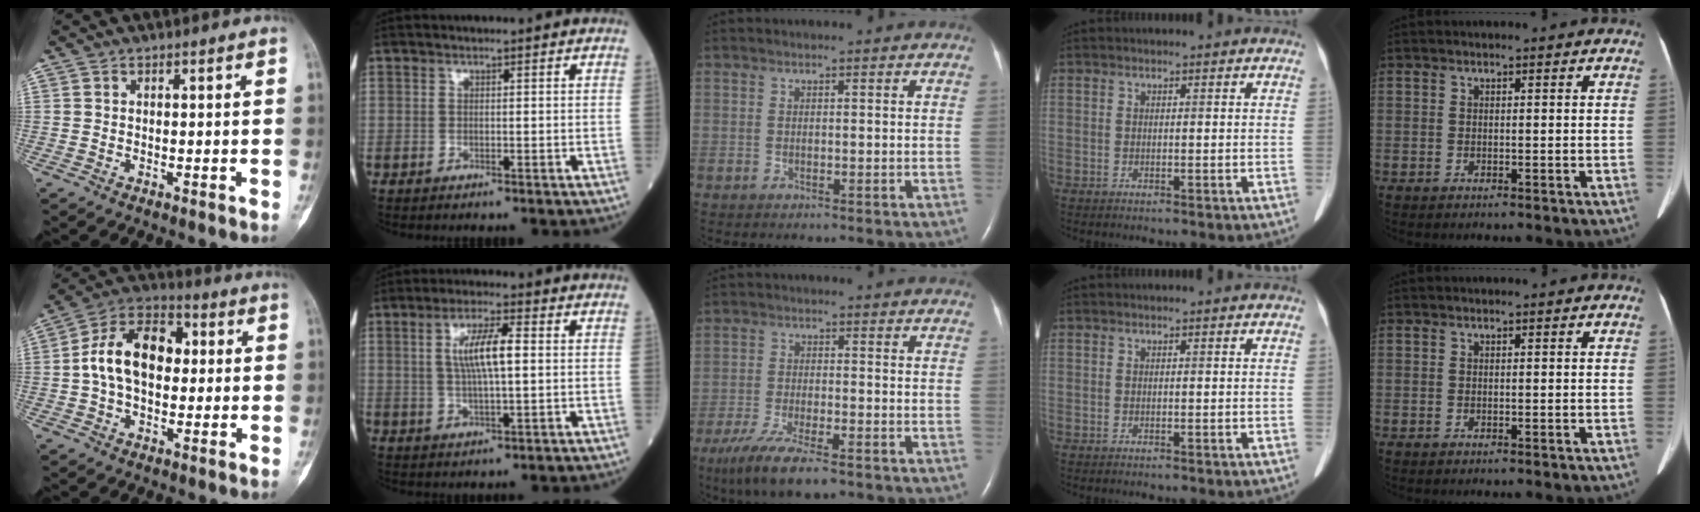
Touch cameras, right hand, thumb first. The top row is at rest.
{"thumb": {"total": 14.0, "force": [0.9, 9.1, 10.6], "torque": [-0.166, 0.033, 0.004]}, "index": {"total": 7.3, "force": [1.1, 1.2, 7.1], "torque": [-0.136, 0.009, 0.022]}, "middle": {"total": 9.8, "force": [-6.8, 2.0, 6.8], "torque": [-0.127, -0.023, -0.111]}}